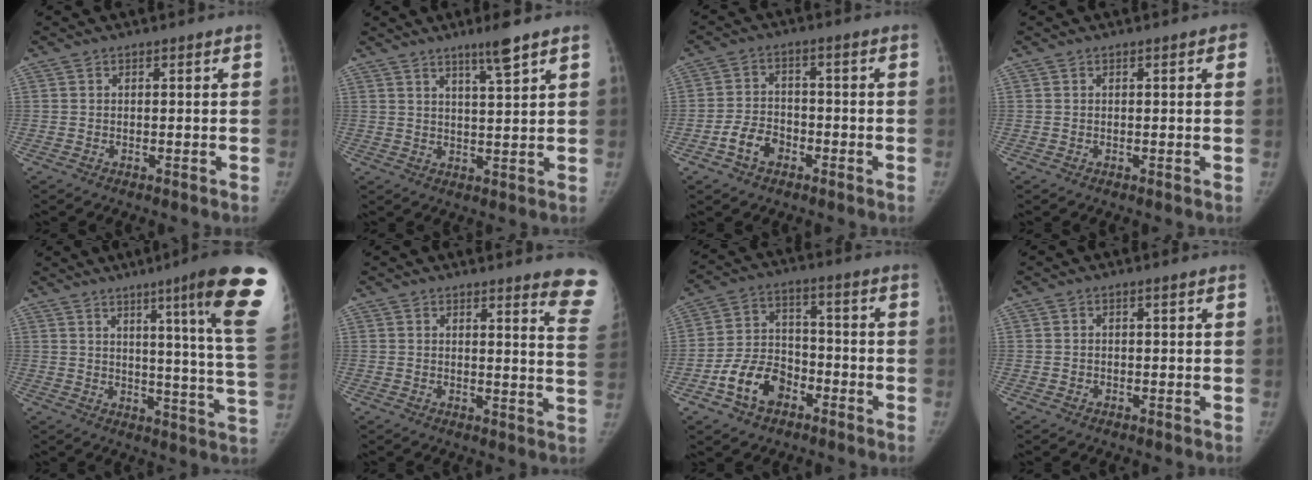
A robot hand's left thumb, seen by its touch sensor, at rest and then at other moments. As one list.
[{"total": 5.4, "force": [3.8, 0.1, 3.8], "torque": [-0.058, -0.026, 0.067]}, {"total": 5.7, "force": [-3.0, 4.0, 2.8], "torque": [-0.042, 0.027, -0.053]}, {"total": 1.7, "force": [0.6, 0.4, 1.5], "torque": [-0.015, 0.003, 0.005]}, {"total": 21.3, "force": [11.6, 0.1, 17.9], "torque": [-0.213, -0.069, 0.142]}, {"total": 9.6, "force": [8.3, 0.8, 4.9], "torque": [-0.030, -0.069, 0.069]}, {"total": 10.5, "force": [-5.3, 7.2, 5.5], "torque": [-0.079, 0.037, -0.093]}, {"total": 0.0}]